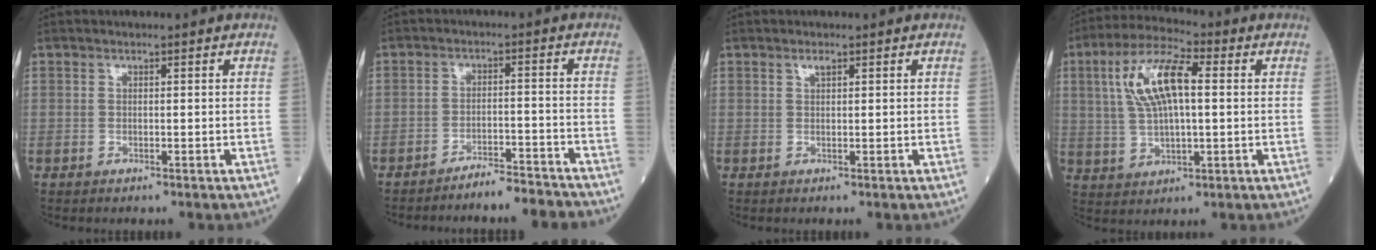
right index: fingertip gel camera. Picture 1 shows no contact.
{"total": 5.9, "force": [-5.8, 0.1, 1.3], "torque": [-0.009, 0.001, -0.089]}
{"total": 1.0, "force": [0.7, 0.2, 0.7], "torque": [-0.015, 0.000, 0.013]}
{"total": 11.2, "force": [2.4, 3.5, 10.4], "torque": [-0.216, 0.022, 0.048]}